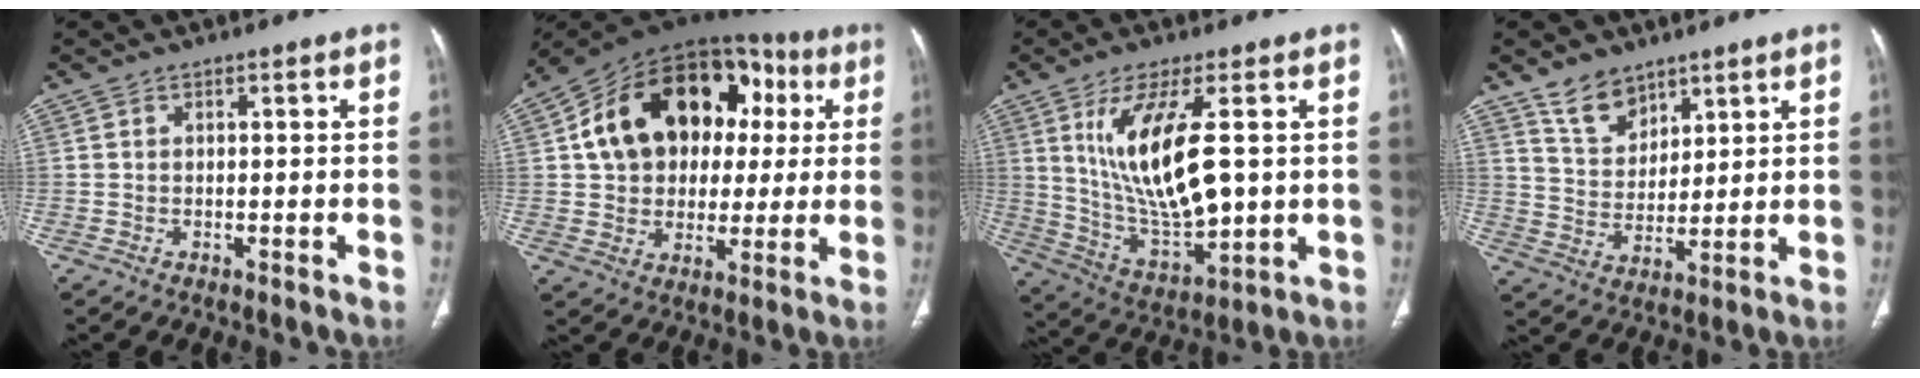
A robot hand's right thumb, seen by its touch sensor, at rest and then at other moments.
{"total": 23.7, "force": [4.7, 17.0, 15.9], "torque": [-0.213, 0.039, 0.073]}
{"total": 16.8, "force": [3.3, 6.4, 15.2], "torque": [-0.284, -0.021, 0.079]}
{"total": 7.9, "force": [5.7, 4.7, 2.6], "torque": [-0.020, -0.039, 0.114]}